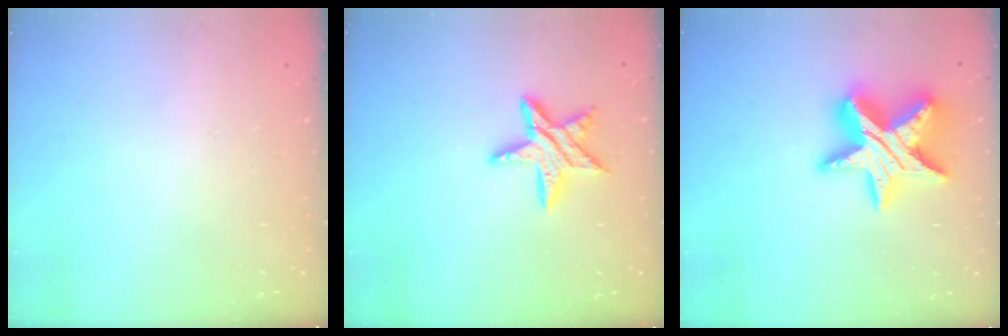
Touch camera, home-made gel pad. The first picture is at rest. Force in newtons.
{"total": 10.4, "press": 10.4, "slide": 0.5}
{"total": 18.0, "press": 18.0, "slide": 1.2}